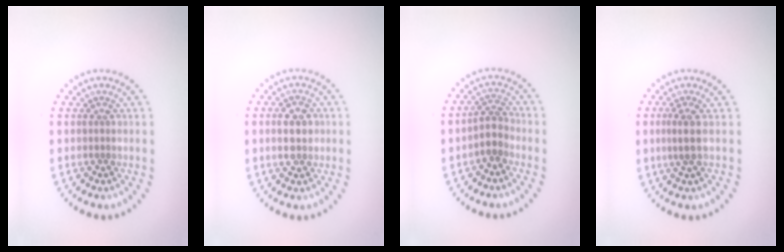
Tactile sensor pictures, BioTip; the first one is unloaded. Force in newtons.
{"total": 2.9, "press": 2.9, "slide": 0.1}
{"total": 2.2, "press": 1.9, "slide": 1.1}
{"total": 2.0, "press": 1.5, "slide": 1.3}